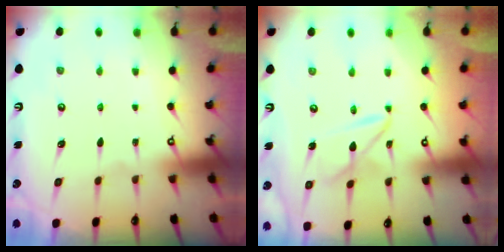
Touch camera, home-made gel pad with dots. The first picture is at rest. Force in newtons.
{"total": 7.7, "press": 7.7, "slide": 0.6}